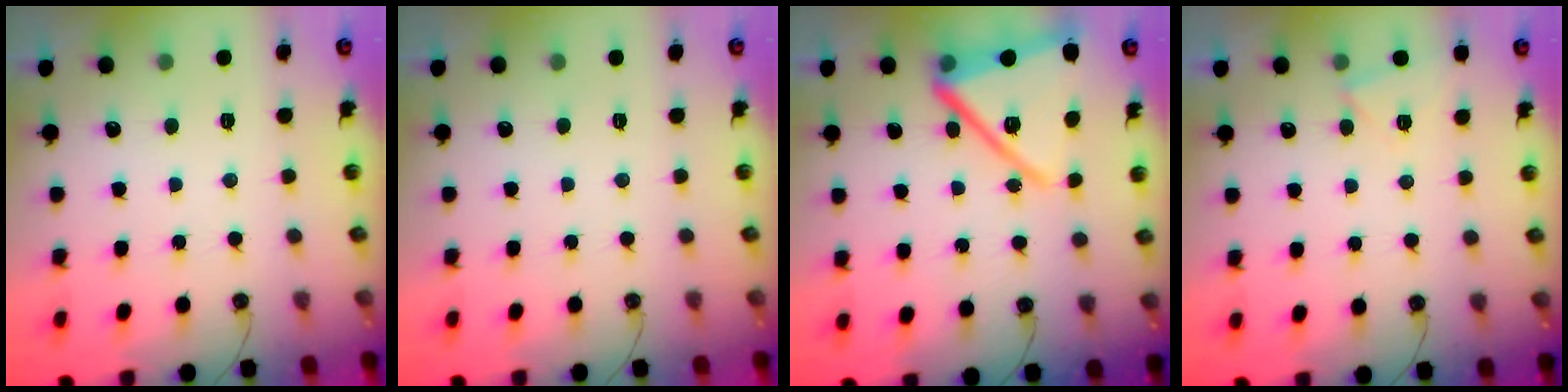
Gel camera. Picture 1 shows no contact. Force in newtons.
{"total": 1.5, "press": 0.5, "slide": 1.4}
{"total": 18.4, "press": 18.1, "slide": 3.2}
{"total": 4.4, "press": 2.0, "slide": 4.0}